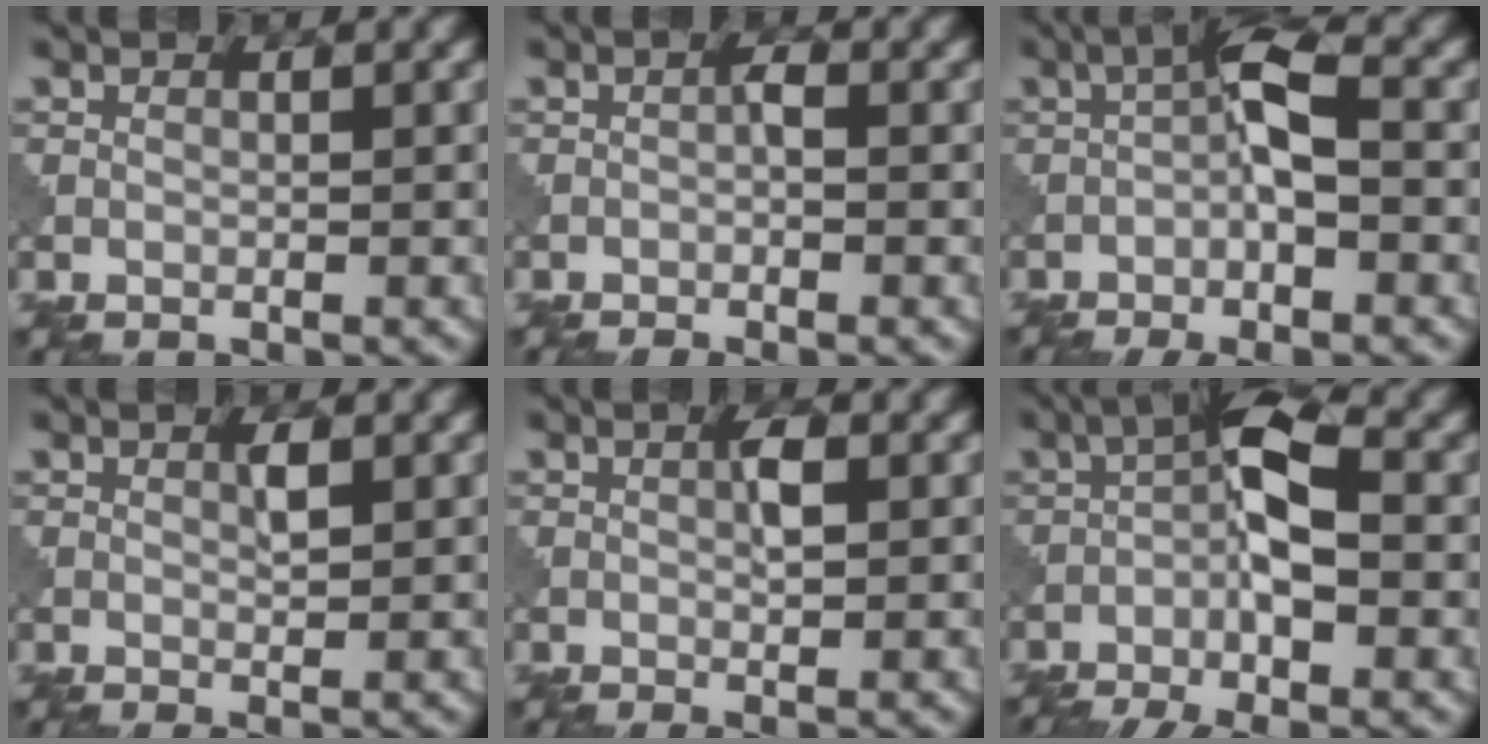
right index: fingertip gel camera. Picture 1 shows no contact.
{"total": 1.7, "force": [-0.7, 0.2, 1.5], "torque": [-0.026, 0.001, -0.016]}
{"total": 6.3, "force": [-1.7, 1.7, 5.8], "torque": [-0.096, 0.011, -0.038]}
{"total": 1.5, "force": [0.3, 0.2, 1.4], "torque": [-0.025, 0.001, 0.002]}
{"total": 2.1, "force": [0.1, 0.3, 2.1], "torque": [-0.035, 0.002, 0.001]}
{"total": 9.2, "force": [-2.9, 3.0, 8.3], "torque": [-0.138, 0.008, -0.059]}